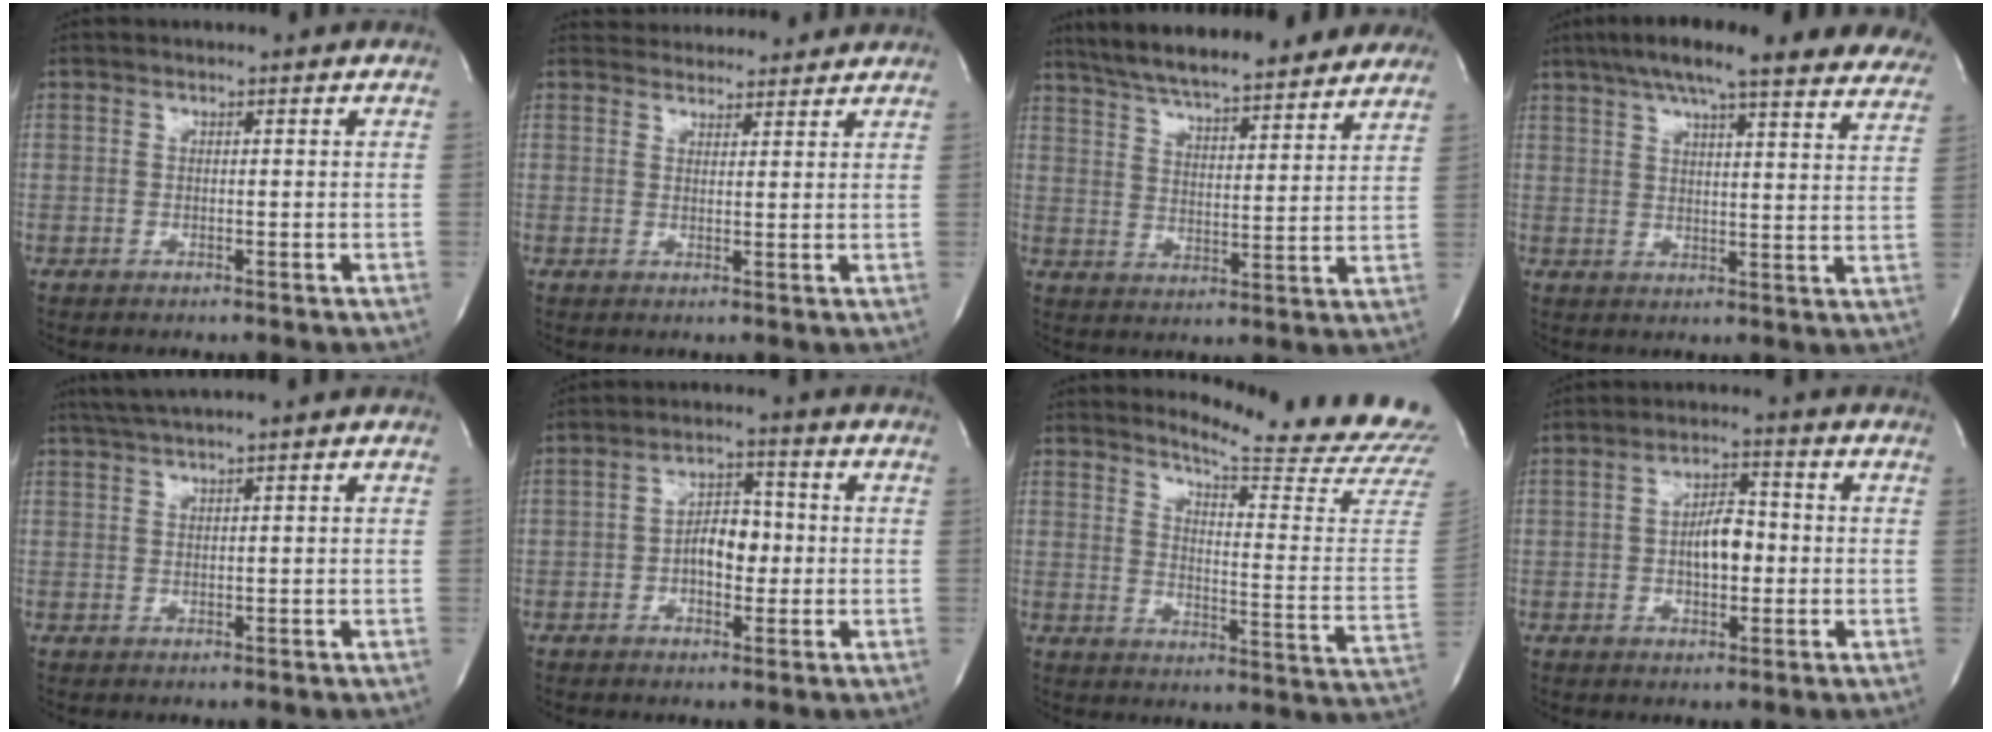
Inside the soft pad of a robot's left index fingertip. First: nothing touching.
{"total": 10.7, "force": [10.2, 2.4, 1.8], "torque": [-0.022, 0.015, 0.136]}
{"total": 21.6, "force": [18.6, 3.8, 10.3], "torque": [-0.165, 0.022, 0.259]}
{"total": 24.9, "force": [20.5, 4.1, 13.5], "torque": [-0.205, 0.009, 0.247]}
{"total": 3.0, "force": [2.3, -0.7, 1.8], "torque": [-0.040, 0.013, 0.049]}
{"total": 5.8, "force": [-0.9, 3.1, 4.8], "torque": [-0.080, 0.015, -0.017]}
{"total": 20.0, "force": [19.1, -0.4, 5.7], "torque": [-0.085, -0.154, 0.217]}
{"total": 6.0, "force": [-0.6, 2.7, 5.4], "torque": [-0.092, 0.012, -0.011]}